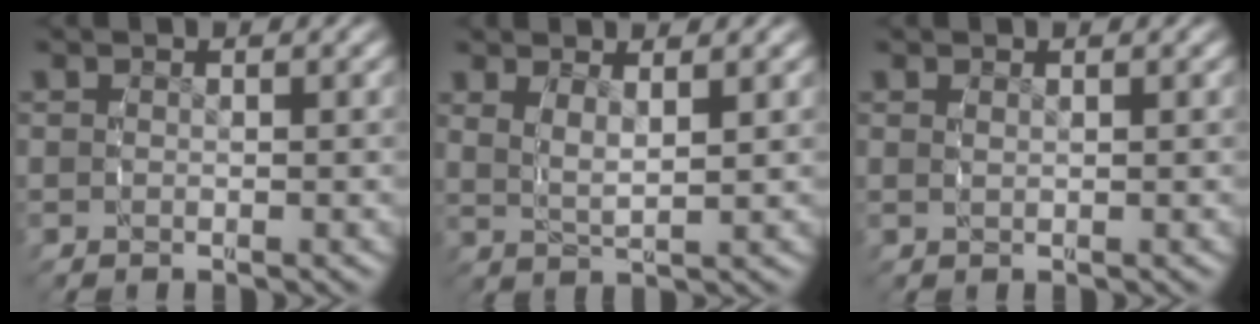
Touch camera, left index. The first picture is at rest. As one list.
[{"total": 2.9, "force": [1.6, 0.9, 2.3], "torque": [-0.044, -0.006, 0.031]}, {"total": 0.7, "force": [0.4, -0.5, 0.2], "torque": [-0.003, -0.004, 0.014]}]